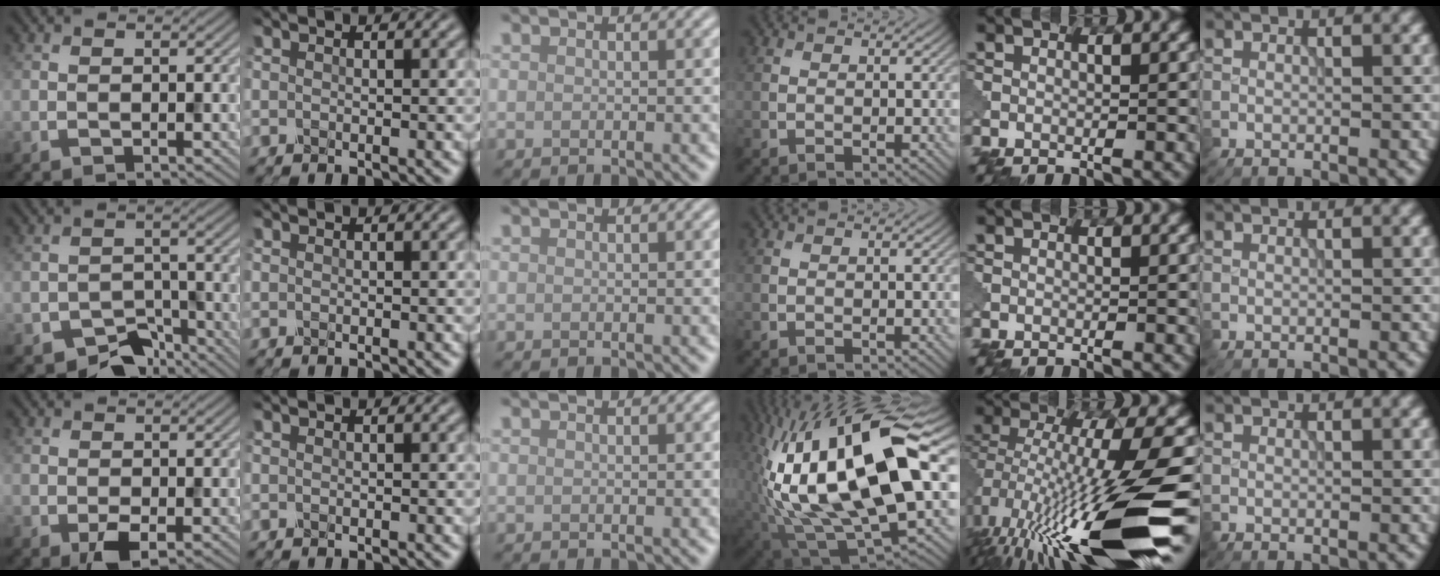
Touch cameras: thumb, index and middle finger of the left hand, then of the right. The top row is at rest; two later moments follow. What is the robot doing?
{"motion": "disassemble", "object": "pitcher"}